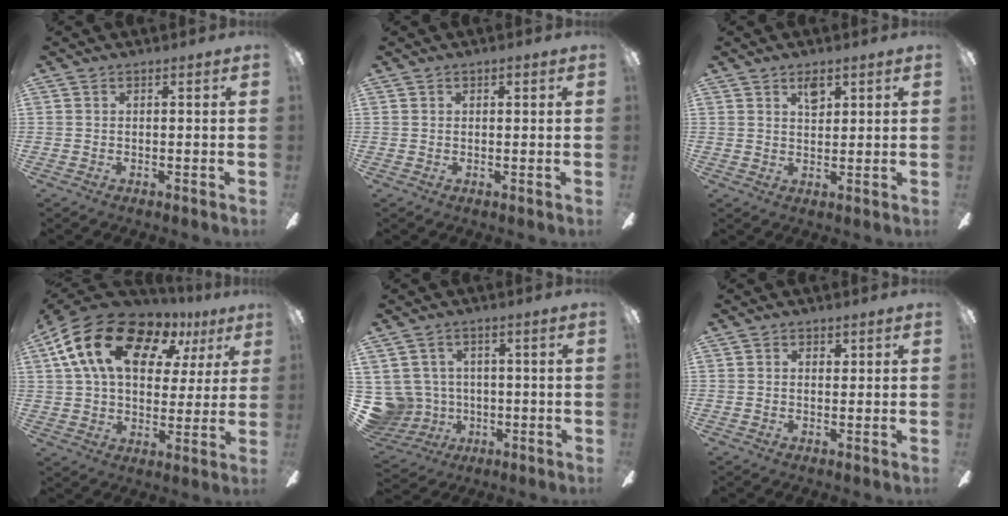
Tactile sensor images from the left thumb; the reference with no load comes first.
{"total": 0.6, "force": [0.4, 0.4, 0.1], "torque": [-0.002, 0.003, 0.006]}
{"total": 3.9, "force": [2.6, 2.0, 2.2], "torque": [-0.017, -0.008, 0.039]}
{"total": 20.8, "force": [10.6, 12.4, 12.9], "torque": [-0.233, -0.042, 0.188]}
{"total": 8.5, "force": [0.2, 8.2, 2.1], "torque": [-0.100, 0.000, 0.011]}
{"total": 1.2, "force": [0.6, 0.9, 0.6], "torque": [-0.004, 0.003, 0.007]}